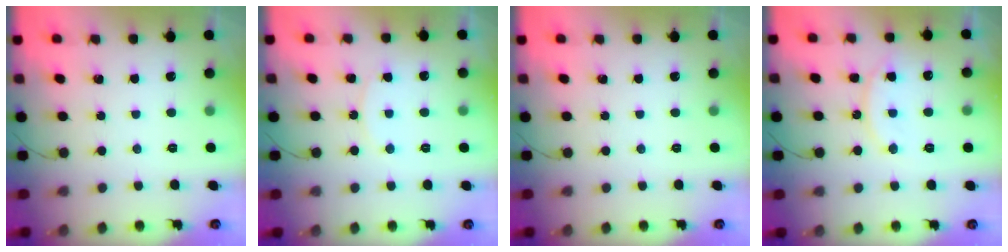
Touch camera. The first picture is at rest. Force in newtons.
{"total": 5.9, "press": 5.9, "slide": 0.3}
{"total": 0.0}
{"total": 11.4, "press": 11.4, "slide": 0.9}